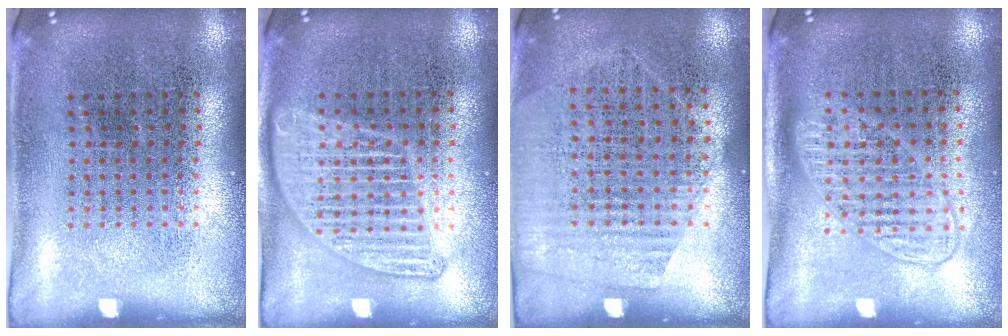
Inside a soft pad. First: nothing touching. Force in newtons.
{"total": 1.6, "press": 1.6, "slide": 0.1}
{"total": 1.3, "press": 1.1, "slide": 0.7}
{"total": 1.5, "press": 1.3, "slide": 0.7}